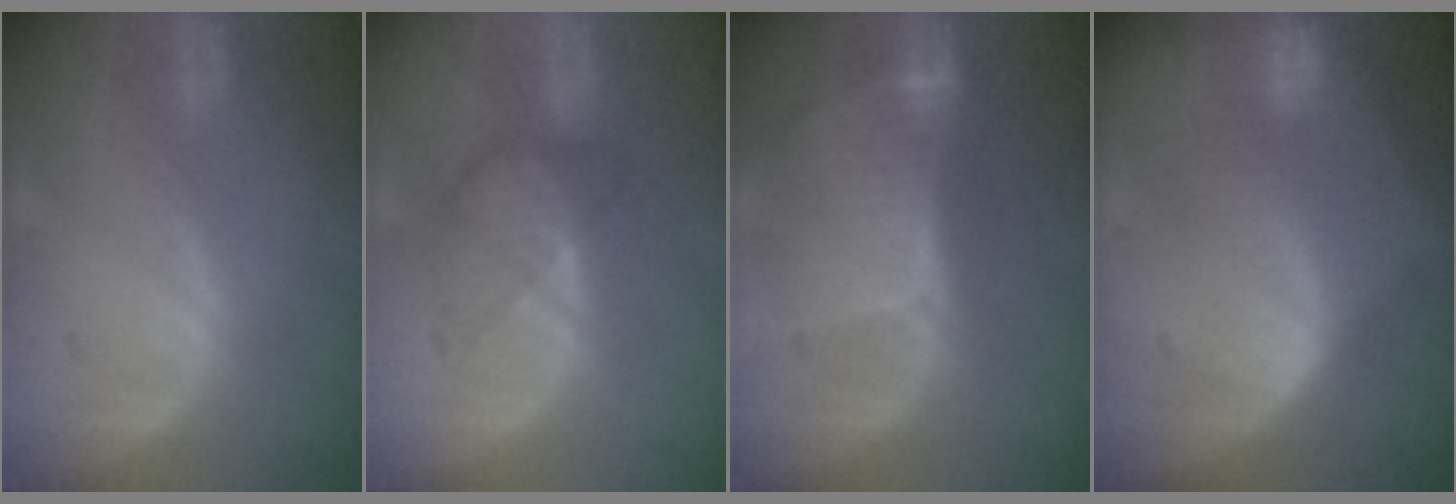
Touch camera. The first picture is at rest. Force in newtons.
{"total": 4.6, "press": 4.1, "slide": 2.1}
{"total": 8.5, "press": 7.8, "slide": 3.5}
{"total": 8.6, "press": 7.4, "slide": 4.4}